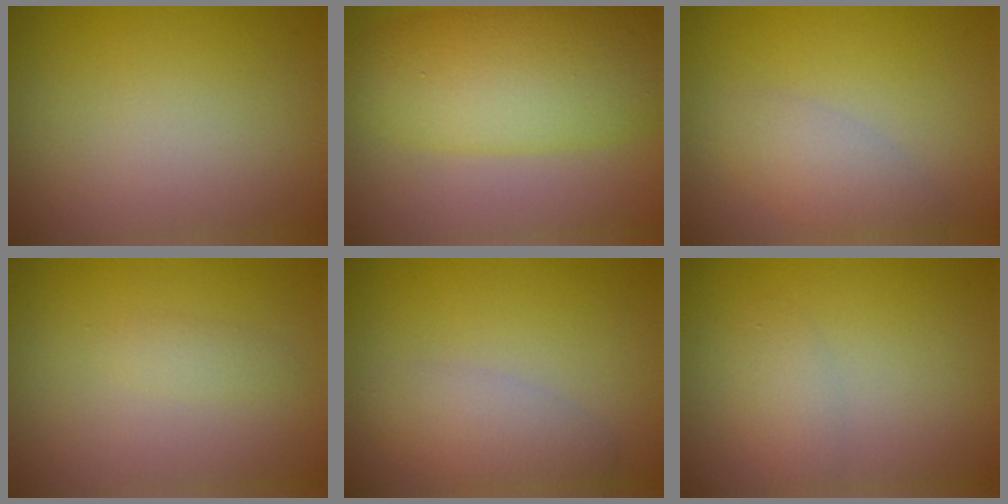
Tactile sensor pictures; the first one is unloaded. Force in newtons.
{"total": 9.2, "press": 9.2, "slide": 0.2}
{"total": 2.9, "press": 2.9, "slide": 0.2}
{"total": 0.9, "press": 0.9, "slide": 0.0}
{"total": 3.4, "press": 3.4, "slide": 0.3}
{"total": 1.6, "press": 1.6, "slide": 0.1}